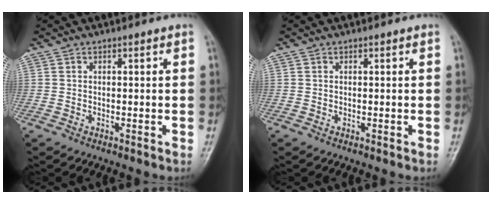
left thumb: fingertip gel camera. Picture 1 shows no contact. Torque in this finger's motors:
{"motor_torque": [0.04, 0.04, -0.02, -0.02, 0.00]}